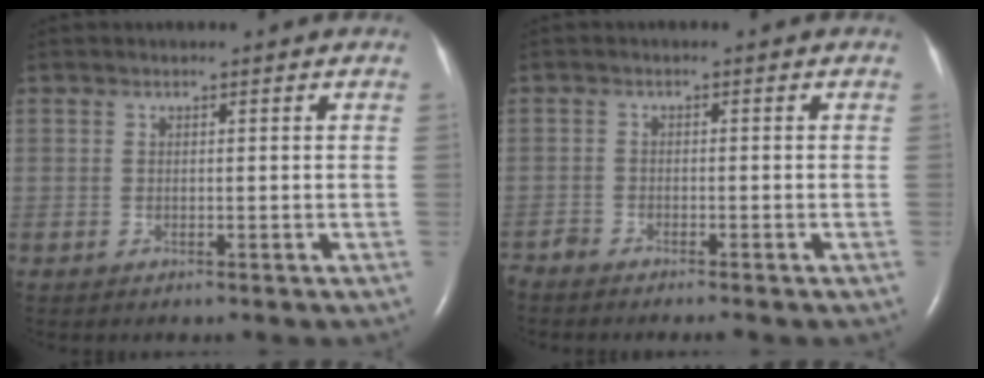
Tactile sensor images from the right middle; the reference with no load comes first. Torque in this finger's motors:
{"motor_torque": [-0.06, 0.02, -0.02, -0.01]}